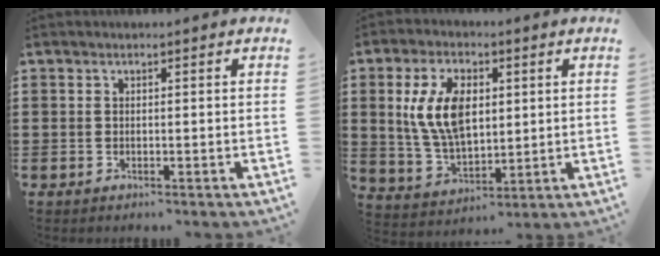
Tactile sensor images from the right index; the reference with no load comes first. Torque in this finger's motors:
{"motor_torque": [1.19, 0.41, 1.05, 0.21]}